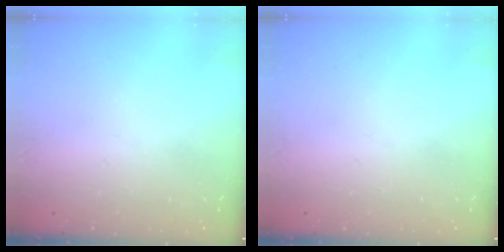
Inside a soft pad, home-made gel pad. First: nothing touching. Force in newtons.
{"total": 0.0}